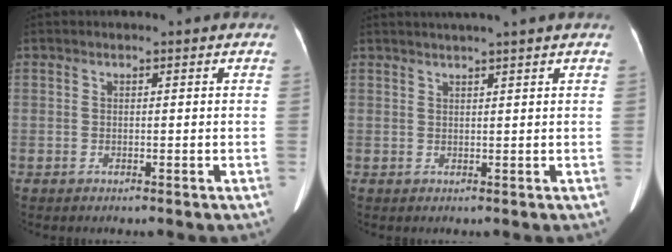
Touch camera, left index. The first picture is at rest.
{"total": 4.8, "force": [4.0, -1.0, 2.4], "torque": [-0.033, 0.024, 0.057]}